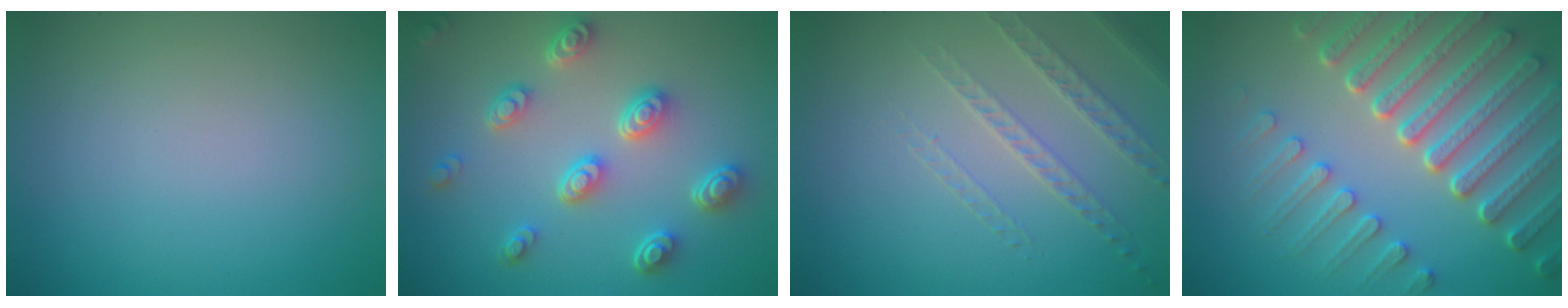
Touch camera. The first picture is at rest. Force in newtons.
{"total": 4.6, "press": 3.5, "slide": 2.9}
{"total": 1.6, "press": 1.3, "slide": 0.9}
{"total": 8.0, "press": 6.1, "slide": 5.2}